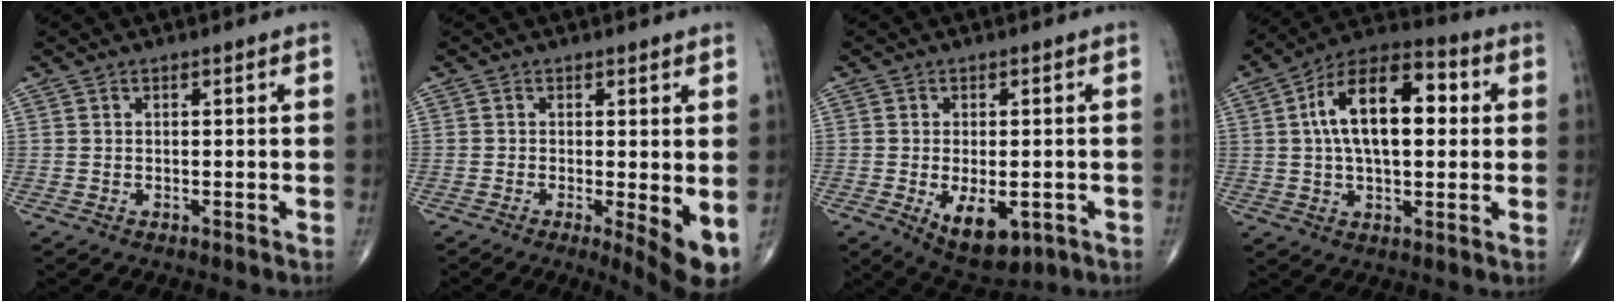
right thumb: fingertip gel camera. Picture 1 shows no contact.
{"total": 6.4, "force": [-1.0, 1.6, 6.1], "torque": [-0.088, -0.017, -0.017]}
{"total": 8.9, "force": [-2.8, 4.6, 7.2], "torque": [-0.100, -0.006, -0.028]}
{"total": 16.7, "force": [2.6, 8.4, 14.2], "torque": [-0.226, 0.025, 0.035]}